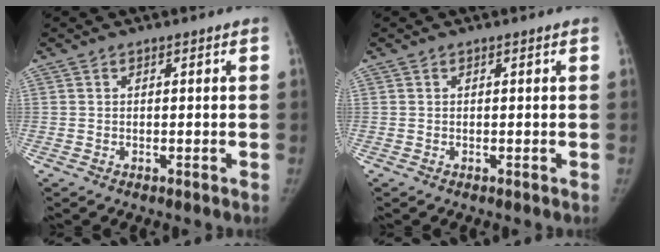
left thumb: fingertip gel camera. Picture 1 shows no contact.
{"total": 0.0}